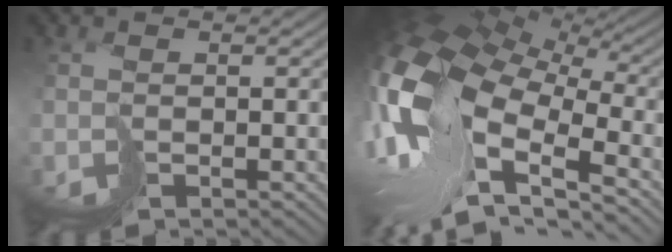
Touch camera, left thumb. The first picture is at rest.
{"total": 17.1, "force": [-3.4, 9.5, 13.9], "torque": [-0.299, -0.018, -0.042]}